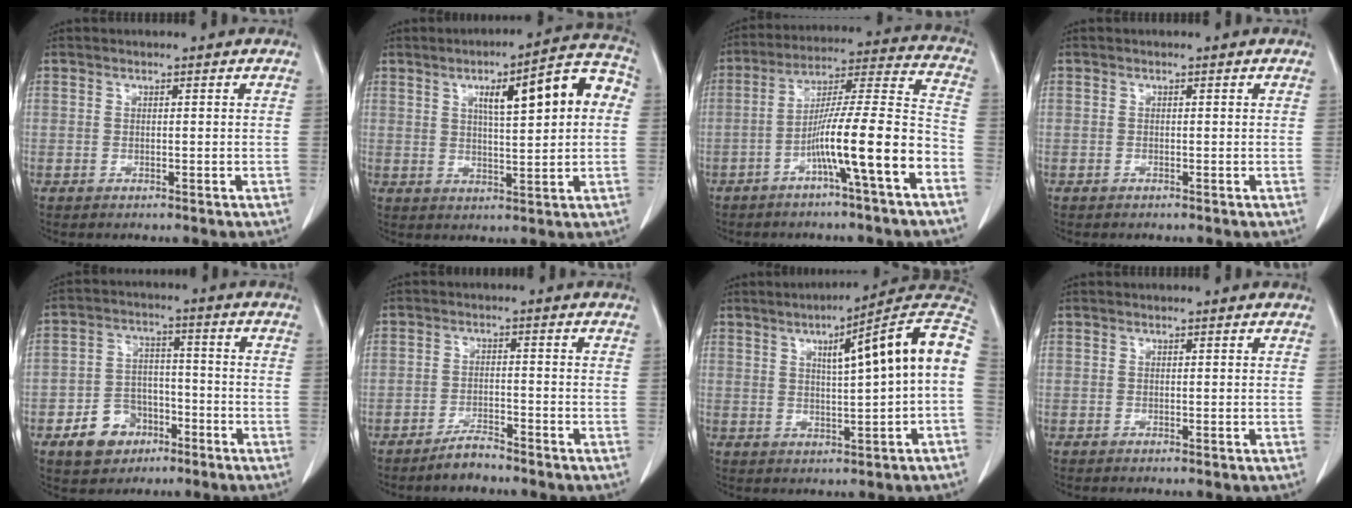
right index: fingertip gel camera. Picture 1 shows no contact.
{"total": 12.4, "force": [2.8, 1.8, 12.0], "torque": [-0.164, 0.033, 0.038]}
{"total": 14.0, "force": [-6.1, -0.4, 12.6], "torque": [-0.209, 0.018, -0.103]}
{"total": 0.0}
{"total": 8.0, "force": [-4.1, 6.1, 3.1], "torque": [-0.063, 0.019, -0.060]}
{"total": 3.3, "force": [-3.0, 0.8, 1.1], "torque": [-0.020, -0.001, -0.054]}
{"total": 14.1, "force": [2.3, 0.4, 13.9], "torque": [-0.191, 0.030, 0.029]}
{"total": 0.0}